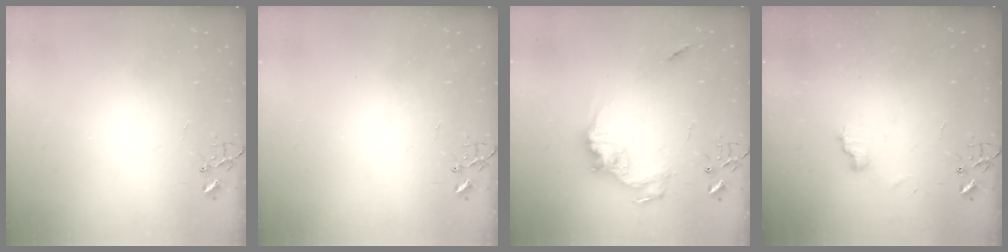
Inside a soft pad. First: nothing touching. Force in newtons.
{"total": 0.0}
{"total": 14.8, "press": 14.8, "slide": 0.8}
{"total": 6.7, "press": 6.6, "slide": 0.7}